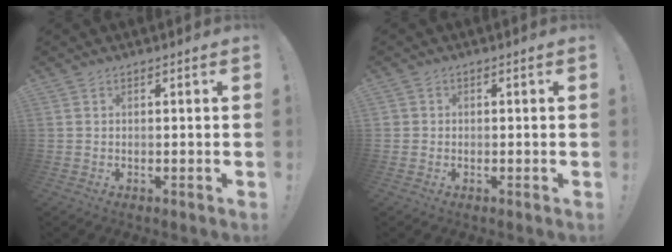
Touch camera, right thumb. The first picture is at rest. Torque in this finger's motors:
{"motor_torque": [-0.11, 0.05, 0.00, -0.16, -0.03]}